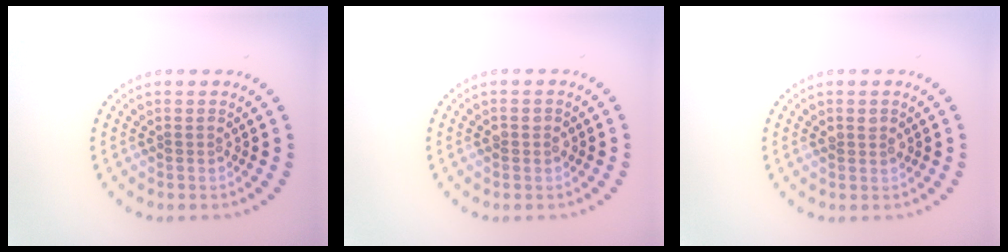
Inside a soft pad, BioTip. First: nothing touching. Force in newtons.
{"total": 1.1, "press": 1.0, "slide": 0.3}
{"total": 1.0, "press": 1.0, "slide": 0.2}